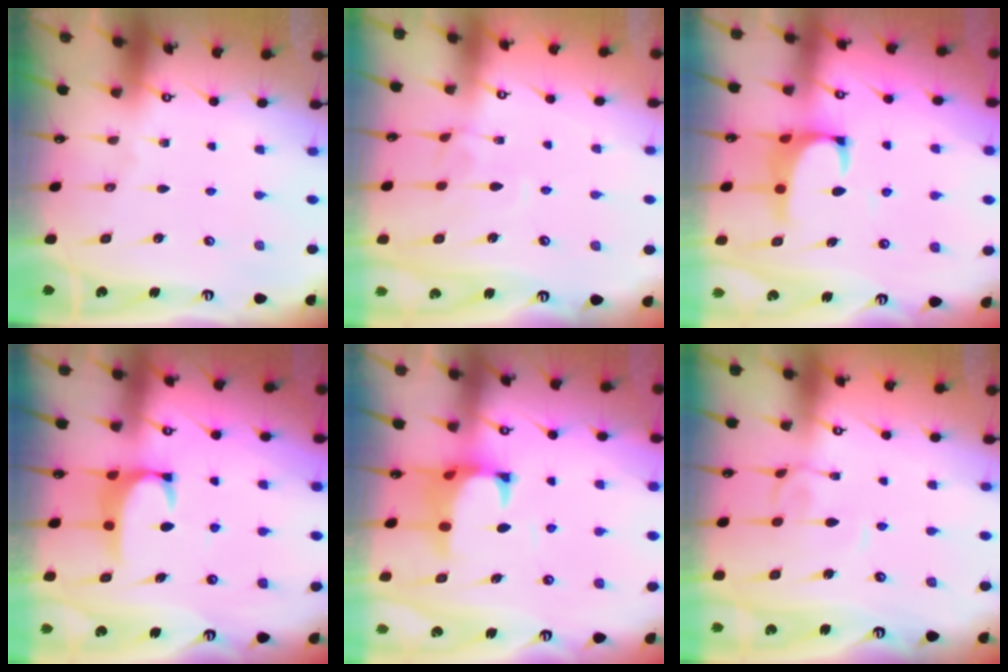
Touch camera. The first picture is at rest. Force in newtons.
{"total": 3.0, "press": 3.0, "slide": 0.2}
{"total": 1.5, "press": 1.4, "slide": 0.7}
{"total": 2.5, "press": 2.4, "slide": 0.7}
{"total": 1.4, "press": 0.9, "slide": 1.0}
{"total": 0.7, "press": 0.6, "slide": 0.4}